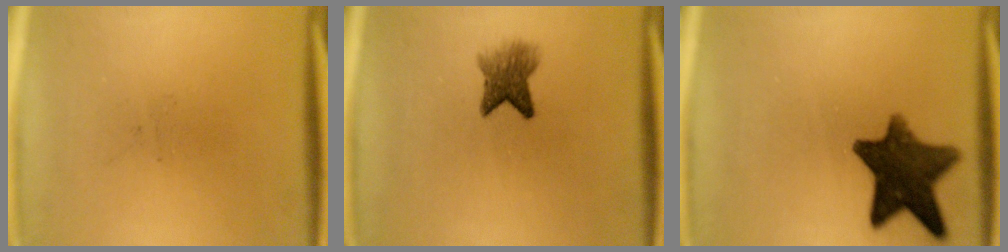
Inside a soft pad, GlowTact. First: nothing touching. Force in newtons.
{"total": 4.2}
{"total": 12.0}